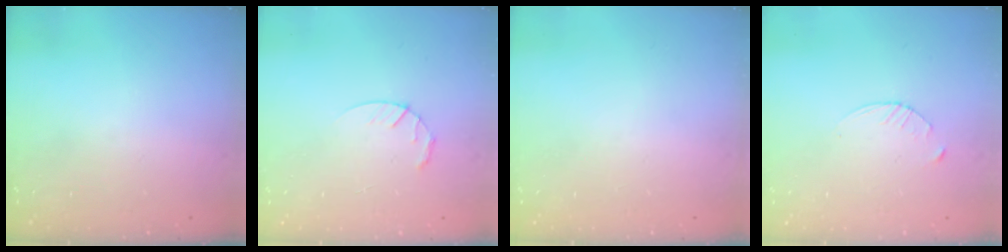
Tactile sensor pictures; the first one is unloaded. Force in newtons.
{"total": 3.6, "press": 3.6, "slide": 0.5}
{"total": 0.0}
{"total": 2.9, "press": 2.9, "slide": 0.4}